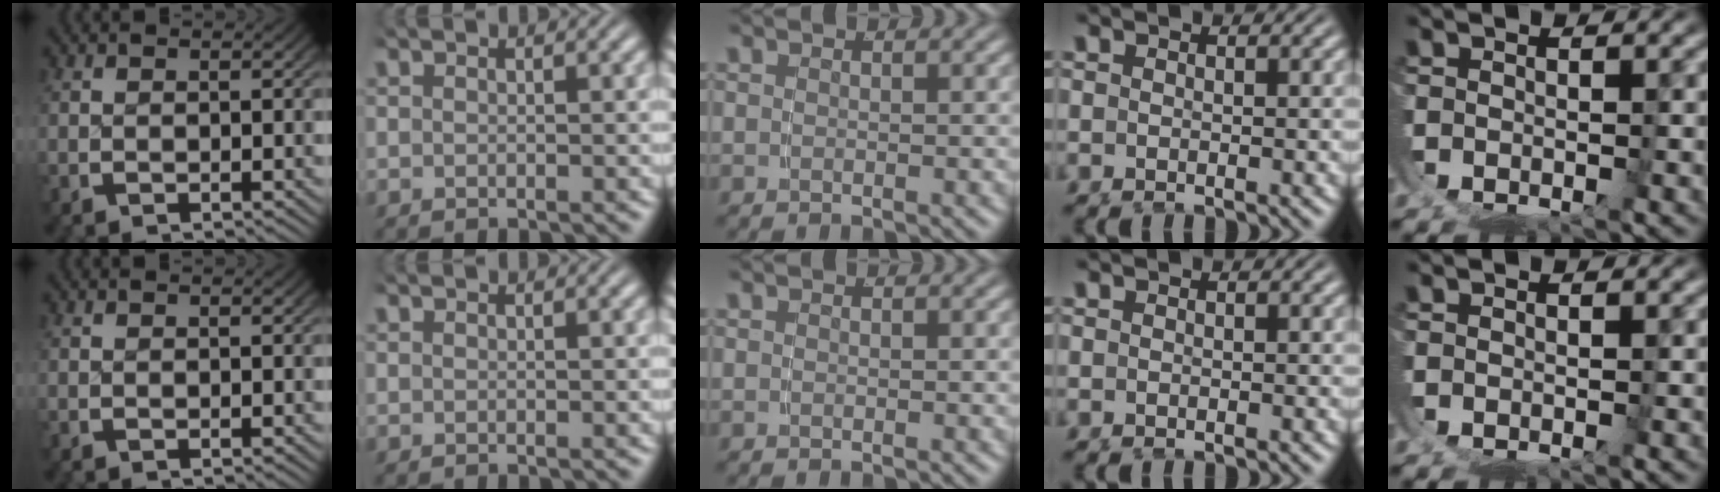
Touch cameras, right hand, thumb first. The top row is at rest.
{}